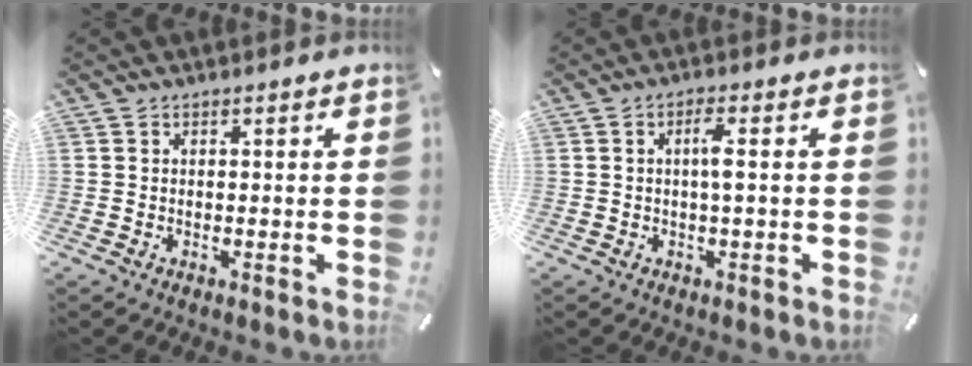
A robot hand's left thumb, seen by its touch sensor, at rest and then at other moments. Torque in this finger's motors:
{"motor_torque": [0.35, 0.92, 0.38, -0.37, 0.14]}